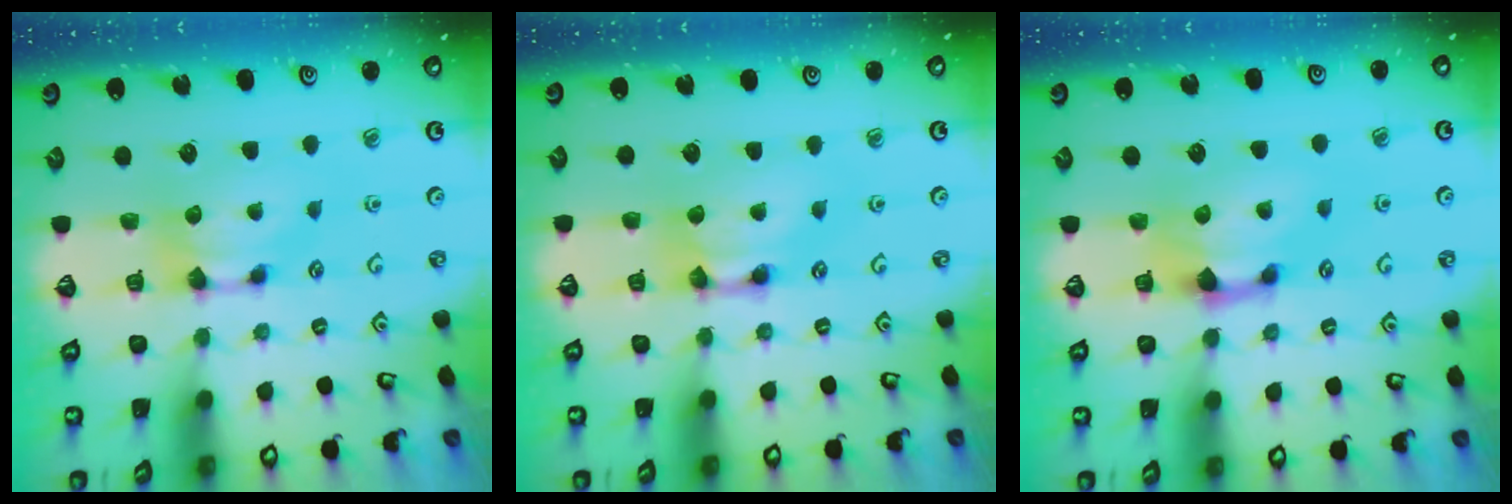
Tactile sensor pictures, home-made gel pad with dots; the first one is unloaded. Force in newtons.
{"total": 2.5, "press": 2.5, "slide": 0.1}
{"total": 1.7, "press": 1.1, "slide": 1.3}